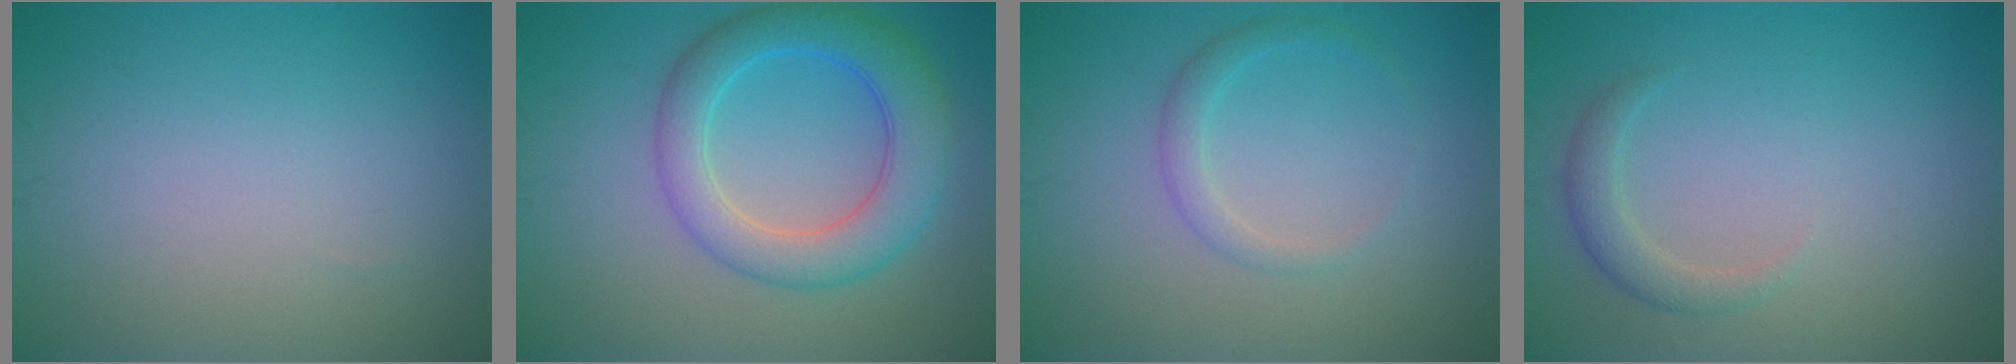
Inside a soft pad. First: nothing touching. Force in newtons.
{"total": 6.2, "press": 6.2, "slide": 0.2}
{"total": 1.7, "press": 1.7, "slide": 0.1}
{"total": 1.8, "press": 1.8, "slide": 0.2}